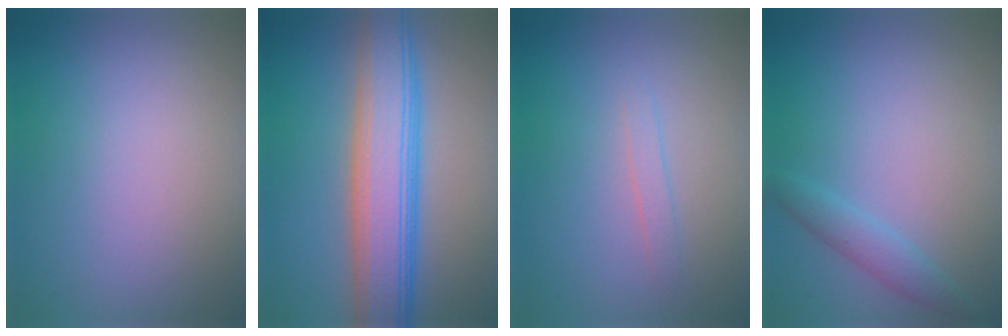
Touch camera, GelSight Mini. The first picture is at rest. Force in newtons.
{"total": 8.4, "press": 8.4, "slide": 0.0}
{"total": 0.9, "press": 0.8, "slide": 0.1}
{"total": 1.8, "press": 1.8, "slide": 0.1}